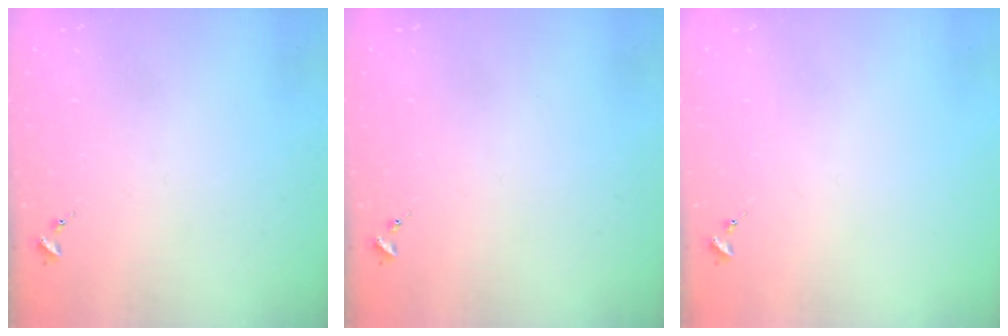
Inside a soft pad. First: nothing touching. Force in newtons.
{"total": 0.0}
{"total": 0.0}